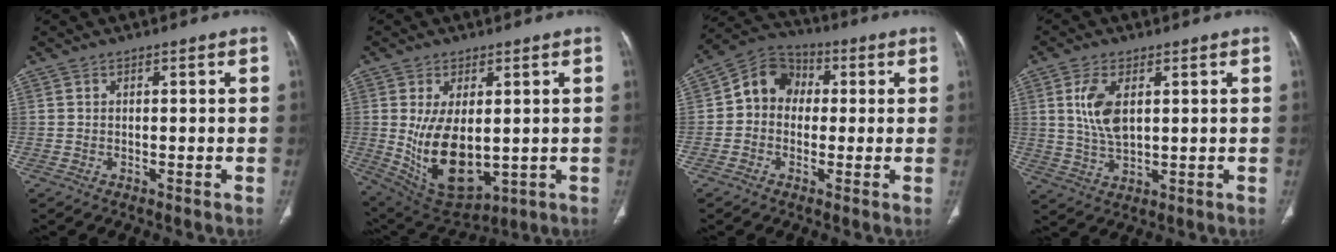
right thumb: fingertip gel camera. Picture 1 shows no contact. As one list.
[{"total": 14.4, "force": [-0.4, 7.8, 12.1], "torque": [-0.206, -0.016, 0.025]}, {"total": 8.9, "force": [0.3, 7.7, 4.5], "torque": [-0.053, 0.028, -0.012]}, {"total": 7.6, "force": [2.1, 3.8, 6.3], "torque": [-0.130, -0.011, 0.047]}]